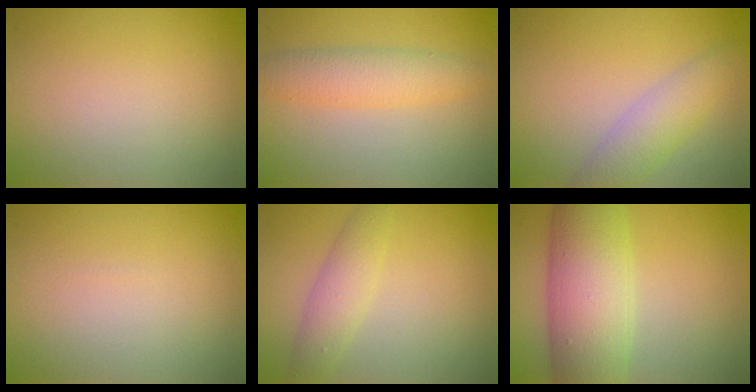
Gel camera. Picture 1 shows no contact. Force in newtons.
{"total": 3.3, "press": 3.3, "slide": 0.1}
{"total": 3.2, "press": 3.2, "slide": 0.2}
{"total": 0.0}
{"total": 2.7, "press": 2.7, "slide": 0.2}
{"total": 9.3, "press": 9.3, "slide": 0.4}